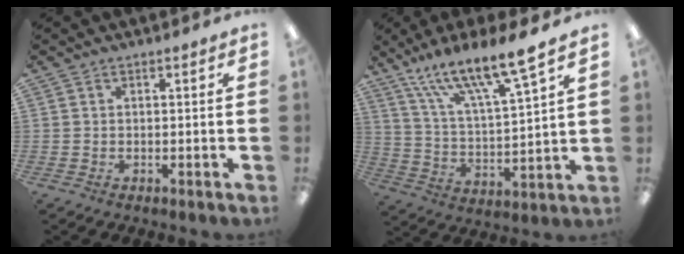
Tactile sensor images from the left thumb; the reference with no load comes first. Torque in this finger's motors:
{"motor_torque": [2.23, 0.90, 1.71, -1.06, 0.35]}